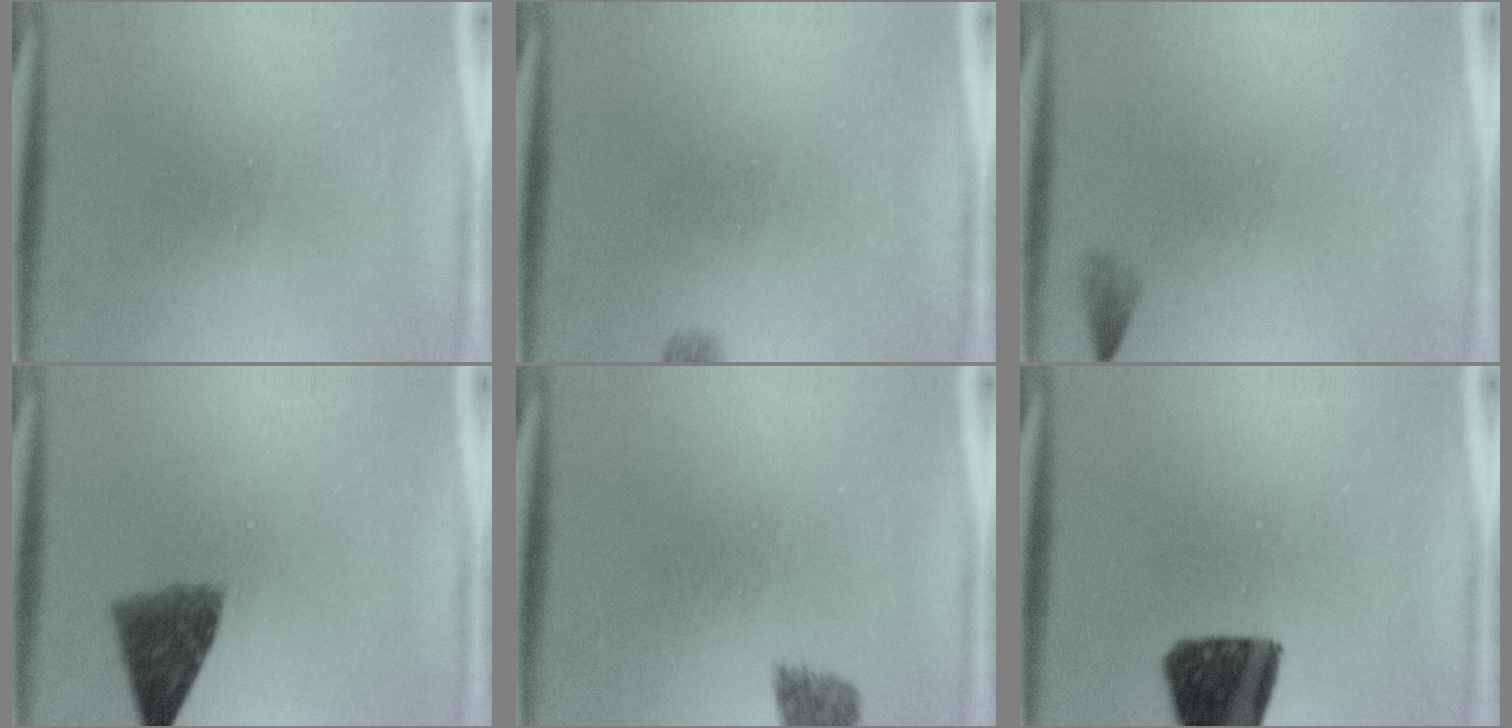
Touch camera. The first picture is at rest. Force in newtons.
{"total": 1.3}
{"total": 1.4}
{"total": 7.2}
{"total": 1.9}
{"total": 11.8}